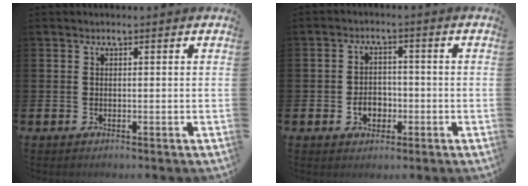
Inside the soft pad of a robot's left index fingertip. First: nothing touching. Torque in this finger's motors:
{"motor_torque": [0.78, 0.20, 0.11, 0.10]}